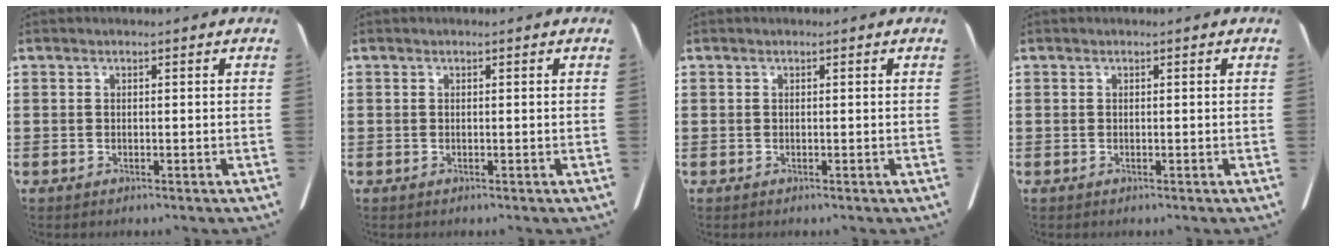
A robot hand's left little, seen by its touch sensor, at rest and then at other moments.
{"total": 0.0}
{"total": 0.0}
{"total": 0.0}